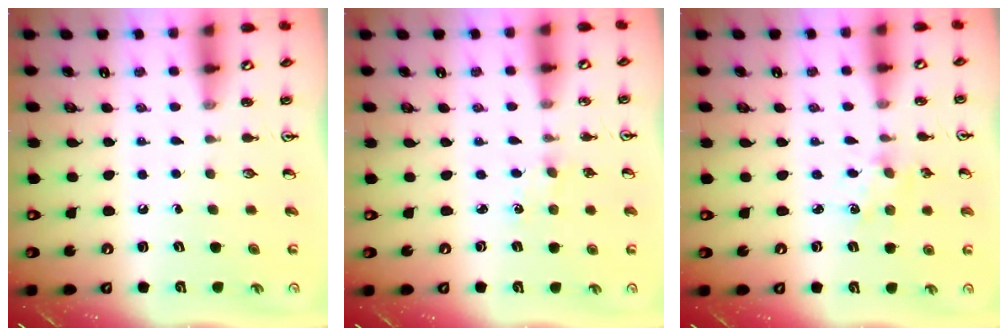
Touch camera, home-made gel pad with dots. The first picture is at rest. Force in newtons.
{"total": 0.8, "press": 0.8, "slide": 0.2}
{"total": 1.8, "press": 1.7, "slide": 0.3}